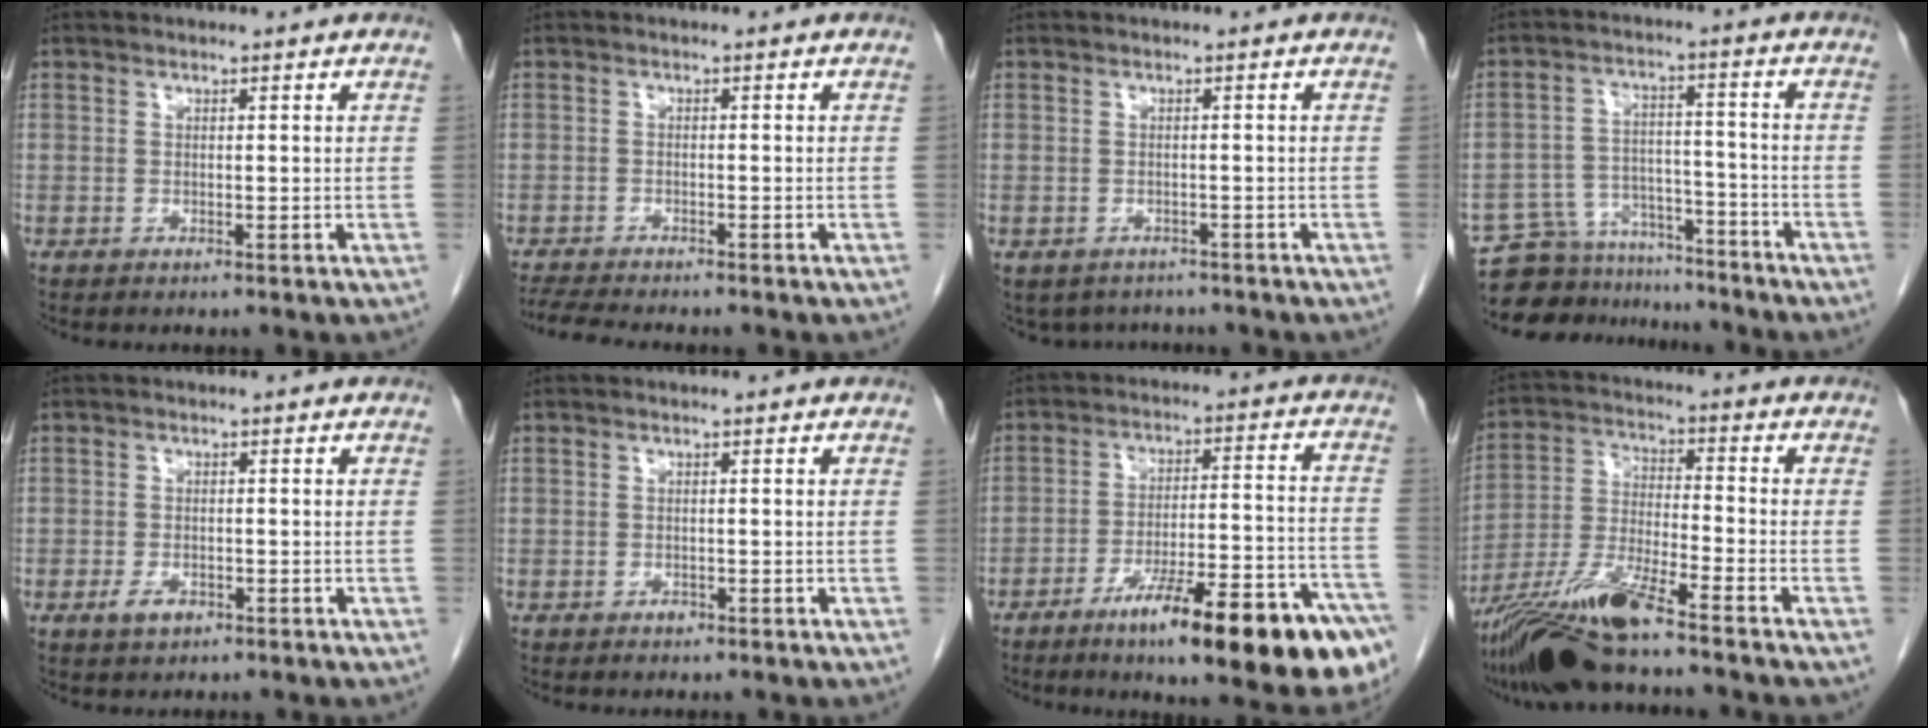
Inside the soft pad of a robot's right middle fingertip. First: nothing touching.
{"total": 6.3, "force": [-5.7, 0.5, 2.6], "torque": [-0.045, -0.014, -0.092]}
{"total": 5.2, "force": [-4.4, 2.7, 0.7], "torque": [0.000, 0.002, -0.055]}
{"total": 11.8, "force": [-11.0, 4.2, 0.7], "torque": [-0.015, 0.034, -0.174]}
{"total": 2.3, "force": [-1.2, 1.2, 1.5], "torque": [-0.030, 0.001, -0.016]}
{"total": 0.9, "force": [-0.6, 0.5, 0.4], "torque": [-0.007, 0.001, -0.007]}
{"total": 21.2, "force": [-13.1, 2.9, 16.5], "torque": [-0.159, 0.020, -0.192]}
{"total": 12.3, "force": [-9.5, 0.2, 7.8], "torque": [-0.162, -0.021, -0.177]}